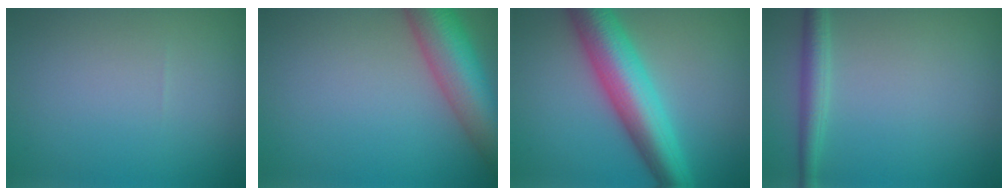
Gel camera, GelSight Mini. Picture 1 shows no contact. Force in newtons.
{"total": 8.5, "press": 8.5, "slide": 0.4}
{"total": 8.7, "press": 8.7, "slide": 0.1}
{"total": 2.4, "press": 2.4, "slide": 0.1}